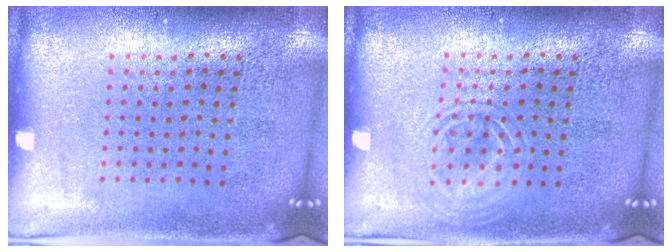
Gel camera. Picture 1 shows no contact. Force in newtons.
{"total": 2.0, "press": 1.9, "slide": 0.3}